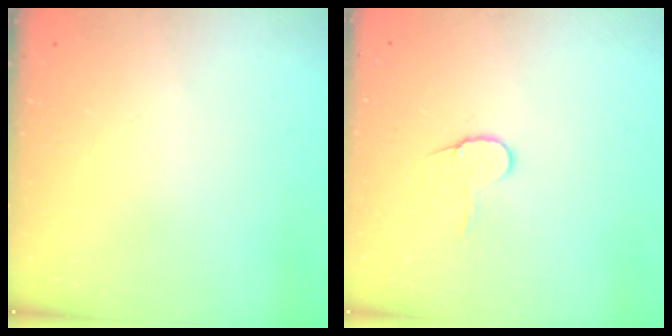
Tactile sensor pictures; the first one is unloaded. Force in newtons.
{"total": 7.3, "press": 7.3, "slide": 0.4}